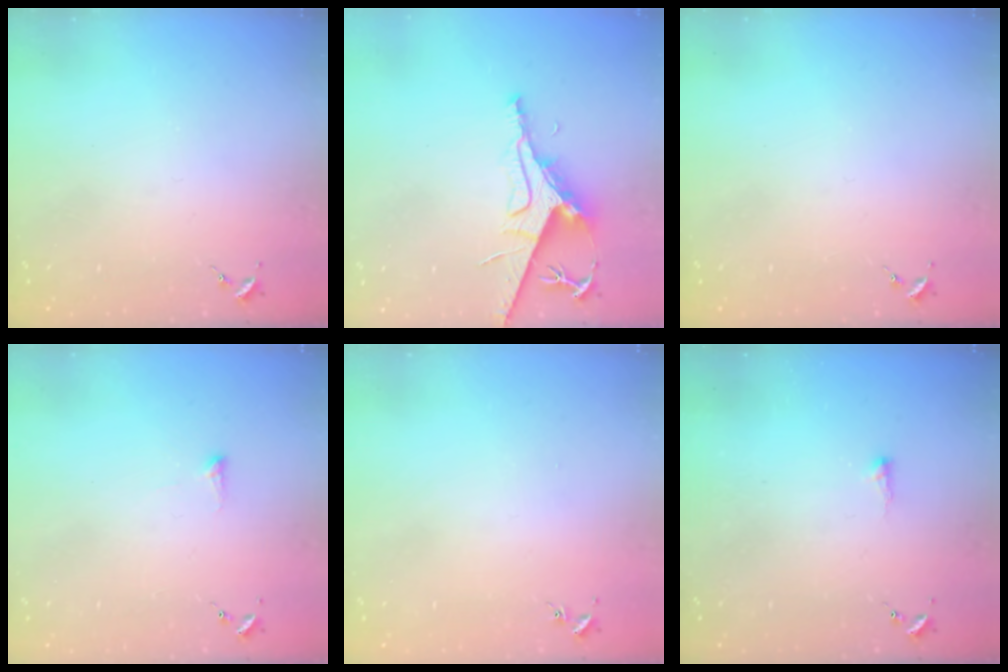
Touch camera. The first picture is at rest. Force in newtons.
{"total": 9.7, "press": 9.6, "slide": 1.2}
{"total": 0.0}
{"total": 4.2, "press": 4.1, "slide": 1.0}
{"total": 0.6, "press": 0.6, "slide": 0.1}
{"total": 3.5, "press": 3.5, "slide": 0.6}